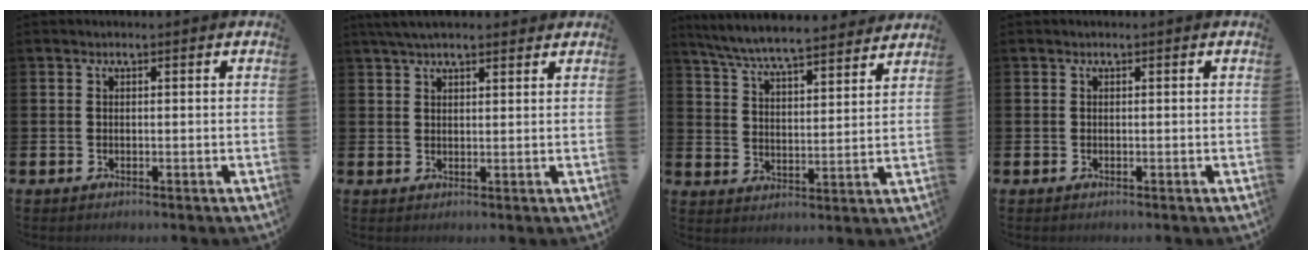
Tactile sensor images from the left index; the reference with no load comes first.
{"total": 3.7, "force": [3.2, 0.9, 1.6], "torque": [-0.035, -0.002, 0.058]}
{"total": 7.3, "force": [7.0, 0.4, 2.0], "torque": [-0.068, -0.047, 0.123]}
{"total": 0.0}